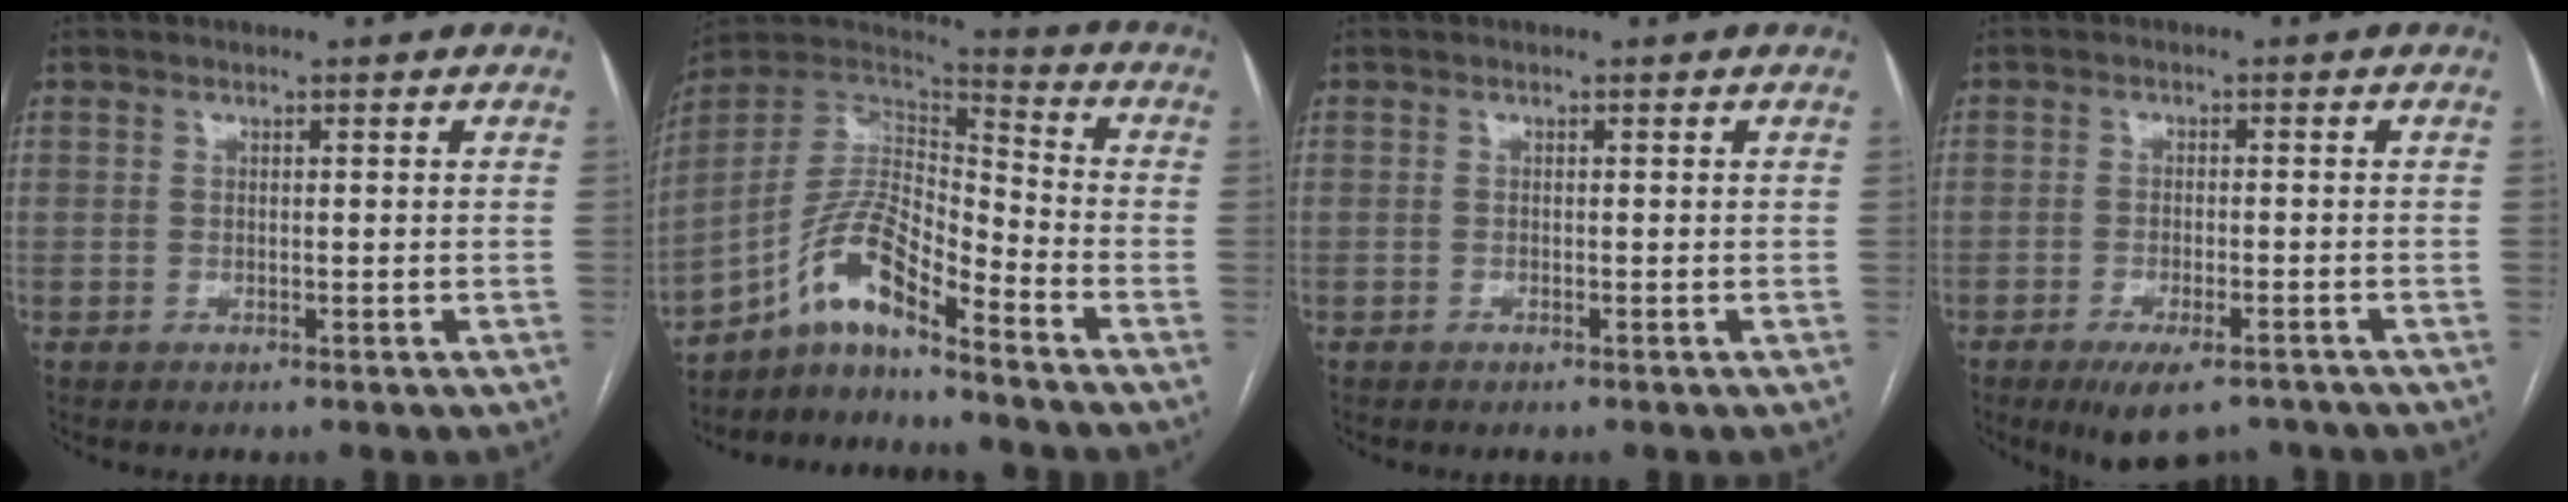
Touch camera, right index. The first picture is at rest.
{"total": 10.9, "force": [-7.4, 2.3, 7.6], "torque": [-0.155, 0.030, -0.137]}
{"total": 0.0}
{"total": 7.2, "force": [-5.3, 2.4, 4.2], "torque": [-0.059, -0.006, -0.082]}